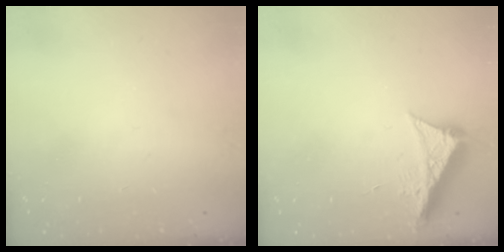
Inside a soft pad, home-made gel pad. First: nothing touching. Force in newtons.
{"total": 7.7, "press": 7.6, "slide": 1.0}